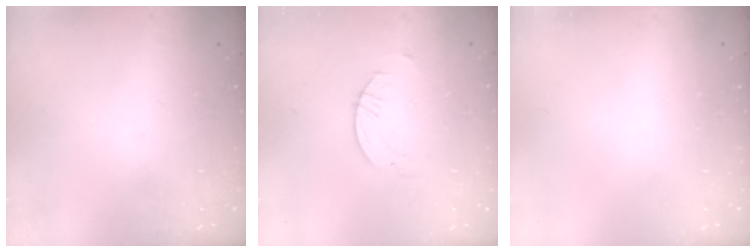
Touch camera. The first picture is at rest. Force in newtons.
{"total": 0.8, "press": 0.8, "slide": 0.2}
{"total": 0.0}